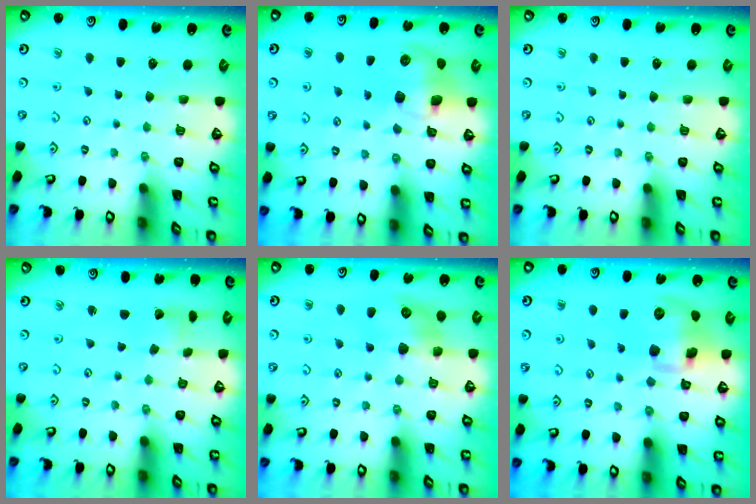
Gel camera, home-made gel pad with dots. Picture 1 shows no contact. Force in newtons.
{"total": 9.9, "press": 9.8, "slide": 1.1}
{"total": 0.0}
{"total": 2.0, "press": 2.0, "slide": 0.1}
{"total": 9.7, "press": 9.7, "slide": 0.4}
{"total": 13.5, "press": 13.3, "slide": 2.2}